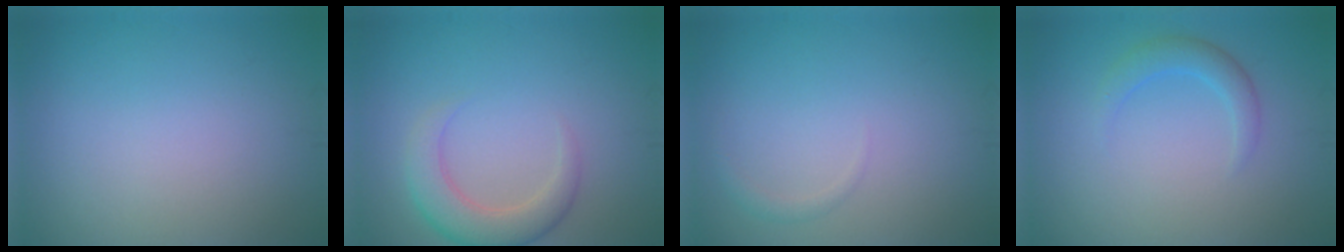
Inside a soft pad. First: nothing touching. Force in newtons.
{"total": 3.8, "press": 3.8, "slide": 0.2}
{"total": 0.8, "press": 0.8, "slide": 0.0}
{"total": 2.0, "press": 2.0, "slide": 0.1}